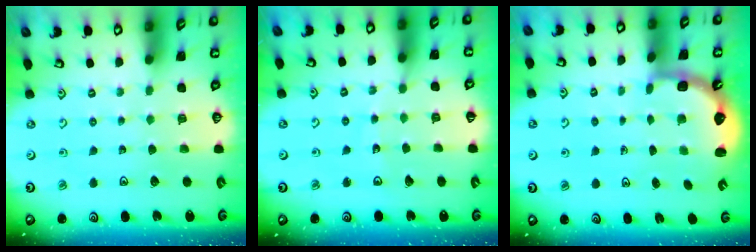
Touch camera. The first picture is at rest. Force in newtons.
{"total": 6.3, "press": 6.2, "slide": 0.8}
{"total": 2.5, "press": 2.2, "slide": 1.3}